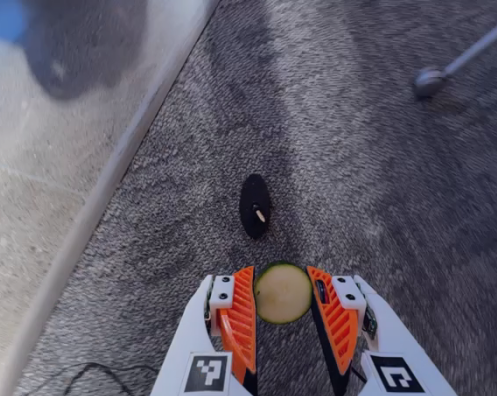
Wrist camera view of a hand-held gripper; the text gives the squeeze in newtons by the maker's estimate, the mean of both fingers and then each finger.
{"total": 12.3, "left": 12.9, "right": 11.8}